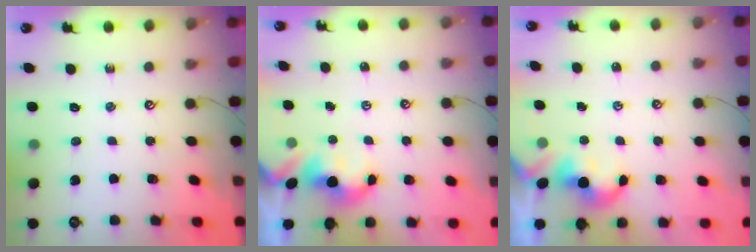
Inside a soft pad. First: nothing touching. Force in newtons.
{"total": 1.8, "press": 1.8, "slide": 0.2}
{"total": 2.1, "press": 2.1, "slide": 0.4}